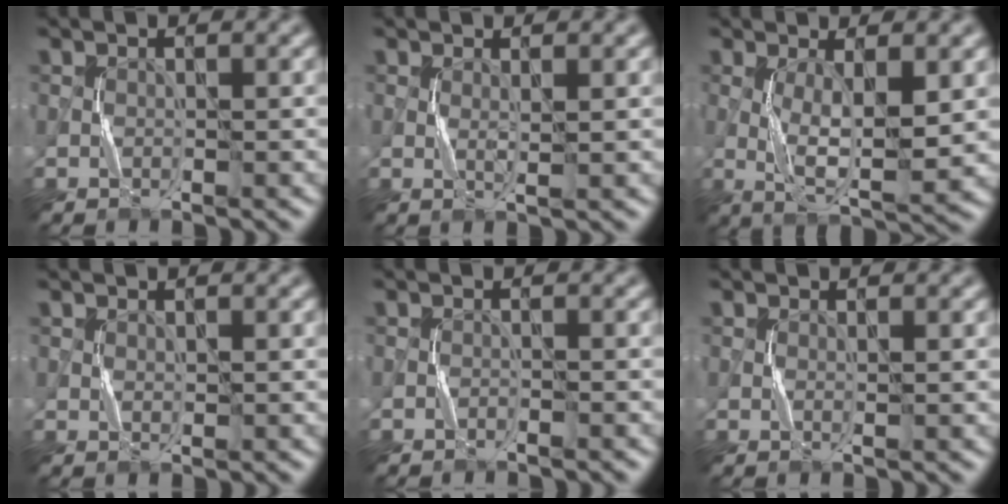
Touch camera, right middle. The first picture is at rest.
{"total": 1.0, "force": [0.4, 0.0, 0.9], "torque": [-0.018, -0.001, 0.007]}
{"total": 5.6, "force": [0.5, 1.4, 5.4], "torque": [-0.099, -0.005, 0.013]}
{"total": 0.7, "force": [0.4, 0.3, 0.5], "torque": [-0.010, -0.002, 0.008]}
{"total": 0.6, "force": [-0.6, -0.1, 0.3], "torque": [-0.005, 0.004, -0.012]}
{"total": 0.6, "force": [0.2, -0.1, 0.5], "torque": [-0.008, 0.000, 0.003]}